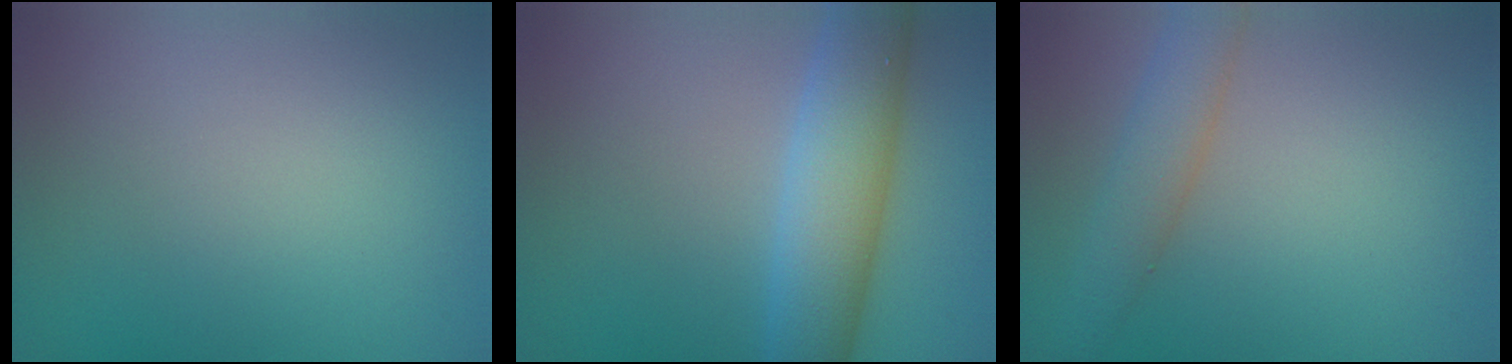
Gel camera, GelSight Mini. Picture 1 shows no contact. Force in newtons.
{"total": 6.3, "press": 6.3, "slide": 0.3}
{"total": 3.3, "press": 3.3, "slide": 0.1}